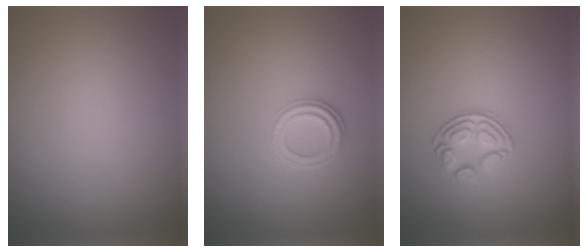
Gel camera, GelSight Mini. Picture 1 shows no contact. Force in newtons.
{"total": 2.3, "press": 2.1, "slide": 1.0}
{"total": 3.6, "press": 2.4, "slide": 2.6}